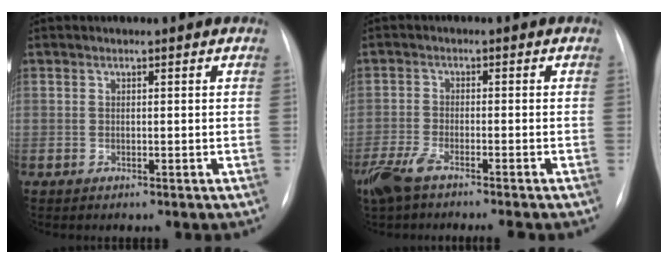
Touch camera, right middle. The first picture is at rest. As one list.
[{"total": 8.1, "force": [-6.5, 1.1, 4.8], "torque": [-0.088, -0.016, -0.112]}]